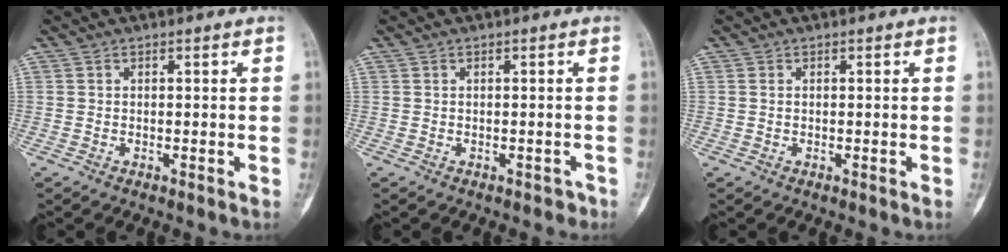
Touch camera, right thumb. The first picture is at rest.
{"total": 1.0, "force": [-0.6, 0.7, 0.3], "torque": [0.000, 0.010, -0.007]}
{"total": 0.0}